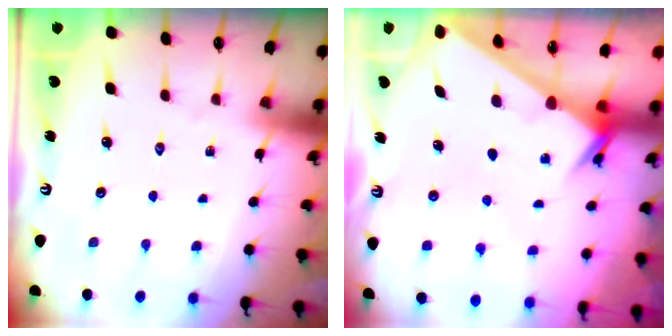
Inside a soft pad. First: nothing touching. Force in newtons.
{"total": 2.4, "press": 2.4, "slide": 0.3}